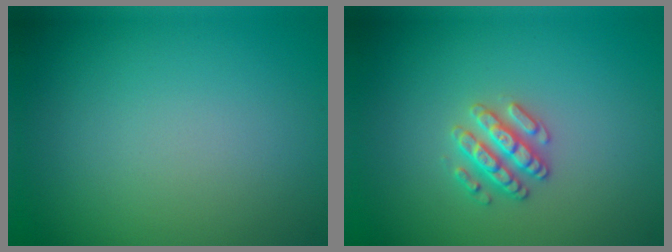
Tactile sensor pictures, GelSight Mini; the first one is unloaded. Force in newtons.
{"total": 2.5, "press": 2.5, "slide": 0.4}